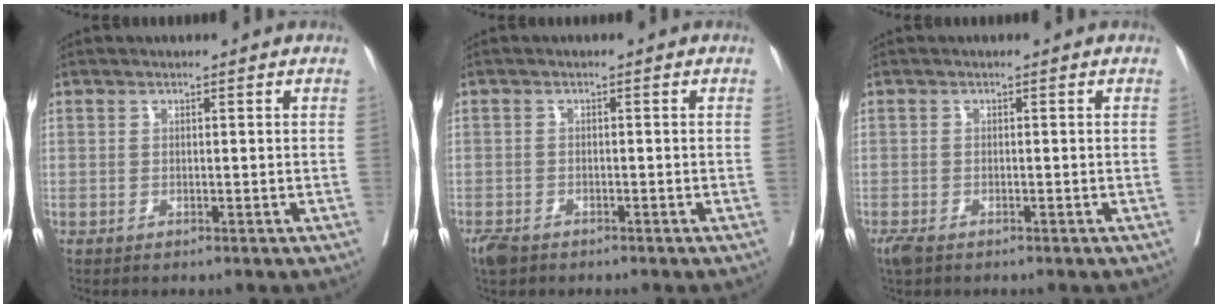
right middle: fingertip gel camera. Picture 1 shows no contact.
{"total": 3.0, "force": [-2.3, 1.4, 1.4], "torque": [-0.032, -0.007, -0.040]}
{"total": 2.7, "force": [-2.0, 1.0, 1.6], "torque": [-0.037, -0.010, -0.033]}